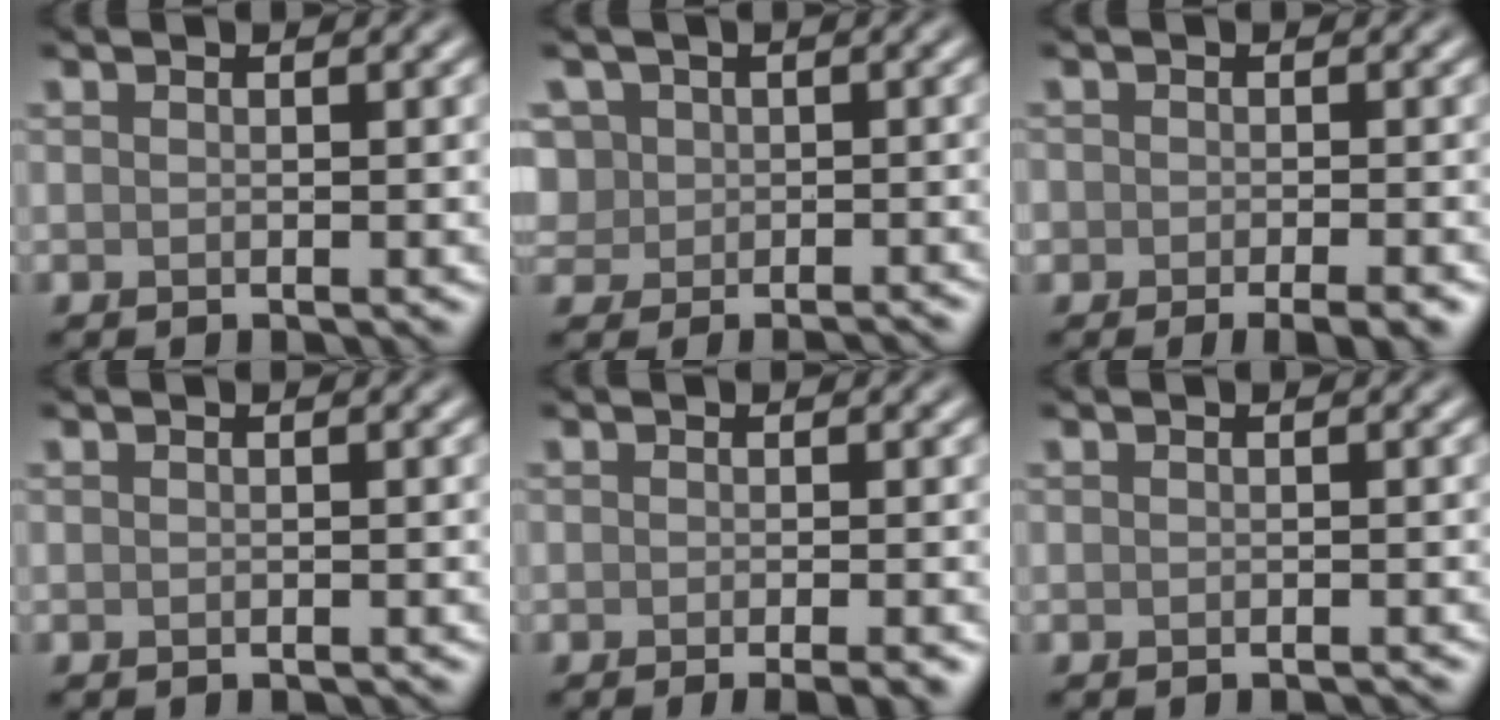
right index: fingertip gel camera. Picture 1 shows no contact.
{"total": 3.7, "force": [0.0, 3.5, 1.0], "torque": [-0.014, 0.016, -0.013]}
{"total": 3.7, "force": [-2.2, 1.5, 2.5], "torque": [-0.026, -0.004, -0.021]}
{"total": 0.0}
{"total": 2.5, "force": [-1.3, 0.6, 2.0], "torque": [-0.016, -0.003, -0.013]}
{"total": 0.7, "force": [-0.6, 0.1, 0.3], "torque": [-0.002, 0.000, -0.007]}